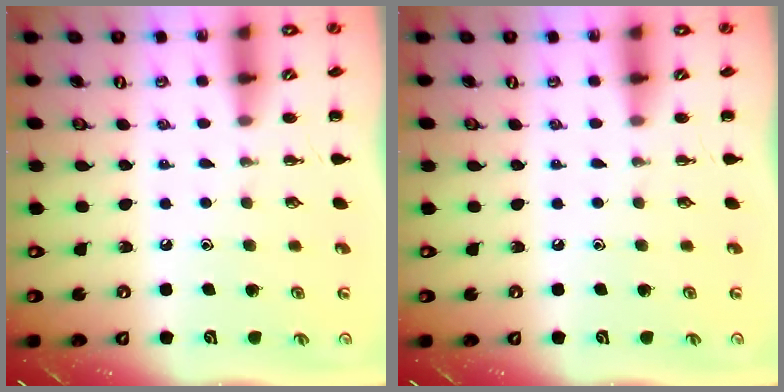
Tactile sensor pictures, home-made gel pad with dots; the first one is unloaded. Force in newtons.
{"total": 0.0}